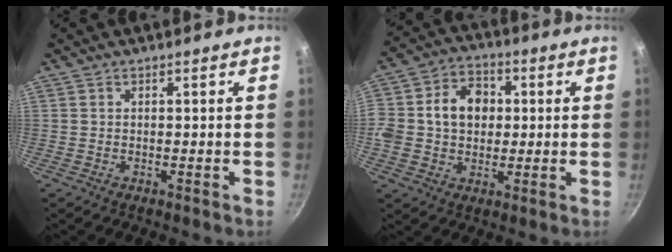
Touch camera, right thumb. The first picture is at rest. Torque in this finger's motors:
{"motor_torque": [1.65, 1.59, 1.31, 0.13, 0.11]}